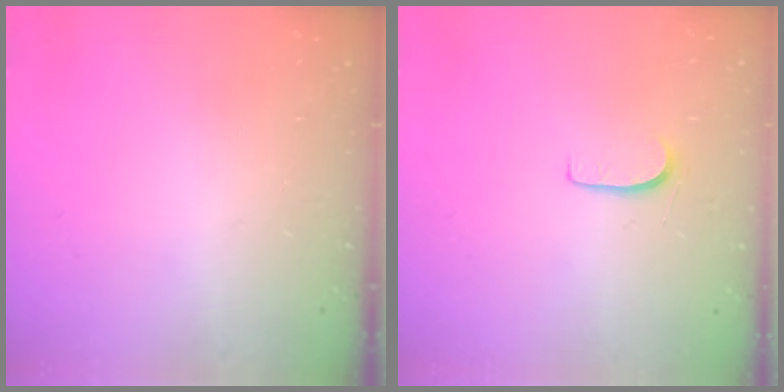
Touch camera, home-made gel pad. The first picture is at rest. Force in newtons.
{"total": 5.8, "press": 5.8, "slide": 0.4}